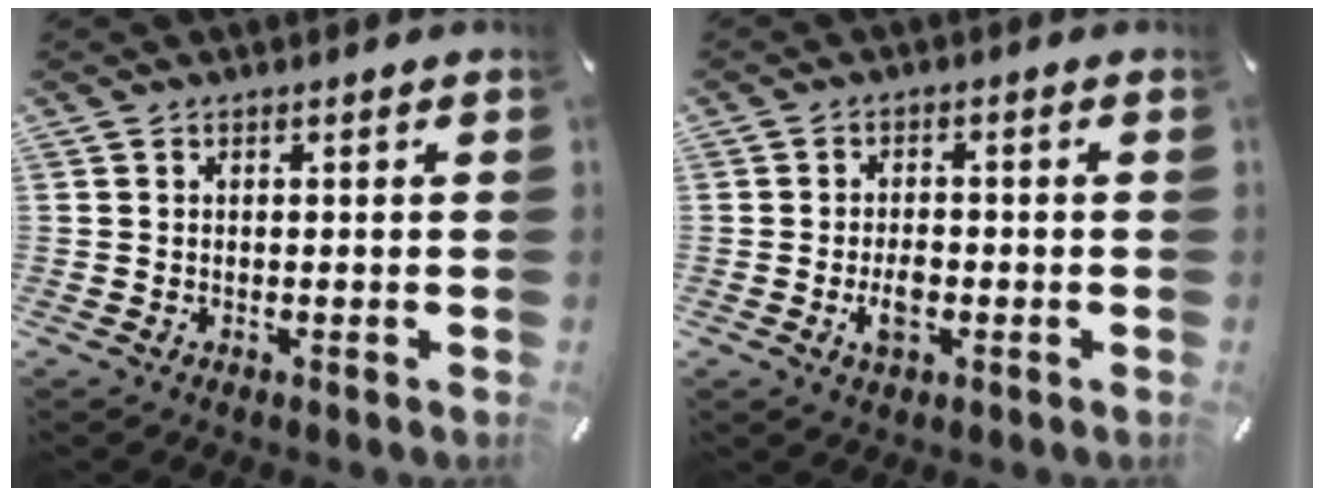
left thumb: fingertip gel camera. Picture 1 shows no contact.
{"total": 4.6, "force": [-1.4, 2.7, 3.4], "torque": [-0.064, 0.001, -0.027]}